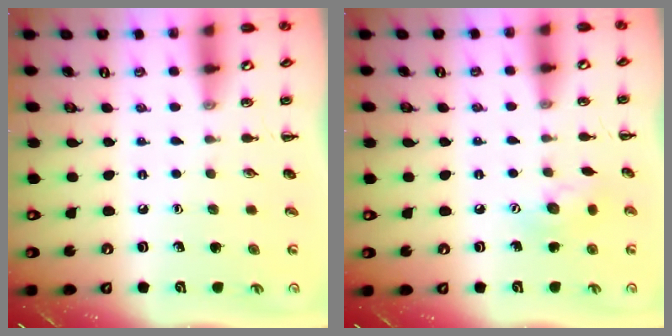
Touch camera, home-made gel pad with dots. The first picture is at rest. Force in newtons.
{"total": 7.8, "press": 7.7, "slide": 1.1}